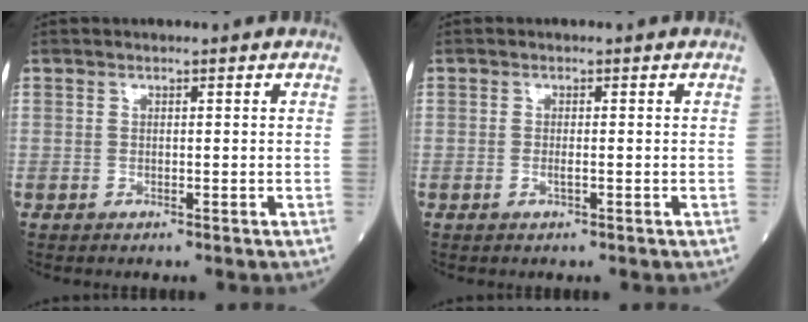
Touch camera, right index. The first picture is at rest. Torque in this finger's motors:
{"motor_torque": [-0.14, -0.11, 0.02, -0.01]}